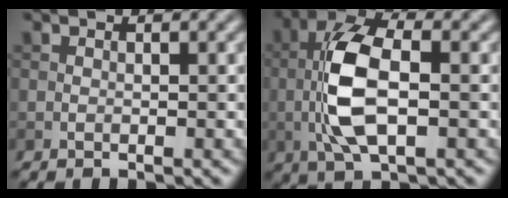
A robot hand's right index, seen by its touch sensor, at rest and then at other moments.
{"total": 7.9, "force": [-0.5, 3.5, 7.1], "torque": [-0.151, 0.007, -0.012]}